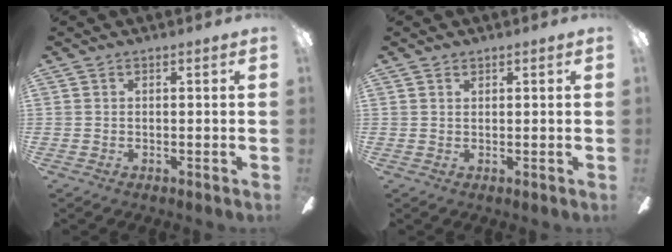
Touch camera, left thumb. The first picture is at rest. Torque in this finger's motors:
{"motor_torque": [0.10, -0.20, -0.35, 0.21, 0.01]}